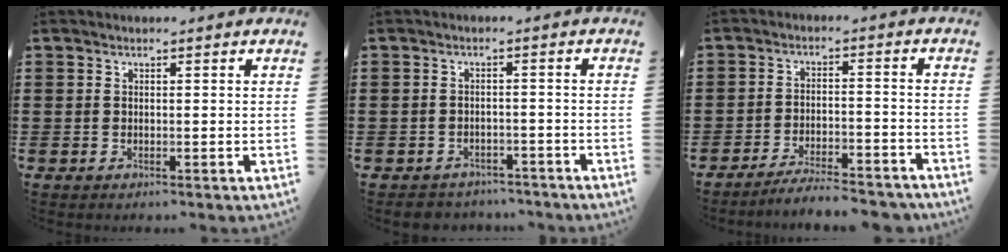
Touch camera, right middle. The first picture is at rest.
{"total": 2.1, "force": [-2.0, 0.6, -0.2], "torque": [-0.004, 0.001, -0.046]}
{"total": 5.5, "force": [-5.1, 0.3, 1.8], "torque": [-0.036, -0.003, -0.101]}